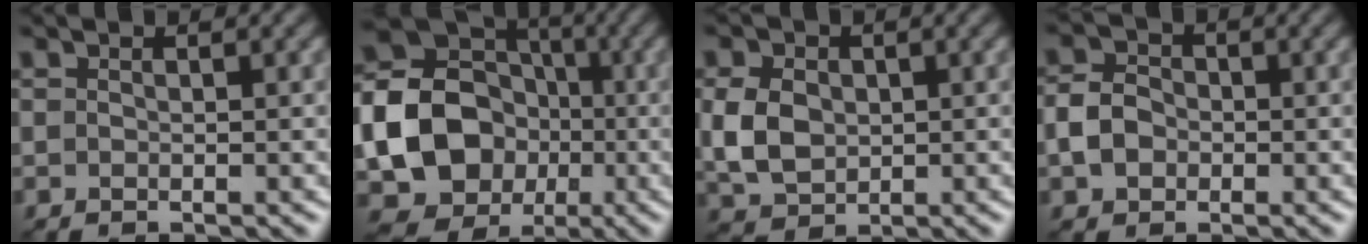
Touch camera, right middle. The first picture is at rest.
{"total": 17.1, "force": [-2.4, 15.1, 7.6], "torque": [-0.164, -0.007, -0.067]}
{"total": 4.5, "force": [0.2, 3.5, 2.8], "torque": [-0.069, 0.002, 0.004]}
{"total": 3.1, "force": [-0.8, 2.5, 1.7], "torque": [-0.033, 0.004, -0.019]}